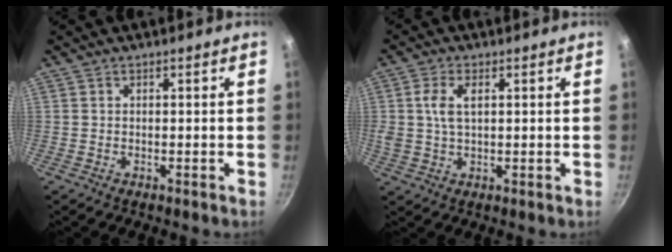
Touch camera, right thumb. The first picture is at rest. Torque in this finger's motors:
{"motor_torque": [2.40, 2.61, 0.83, 0.37, 0.22]}